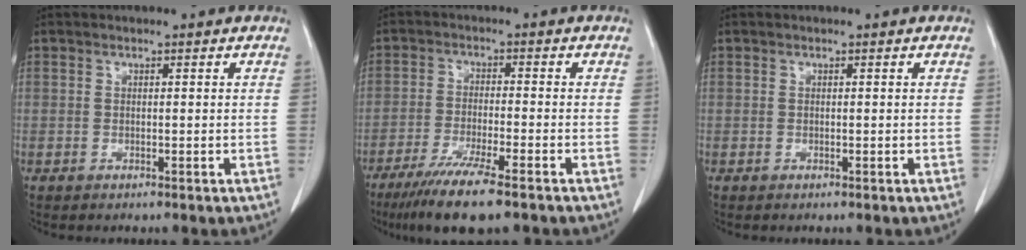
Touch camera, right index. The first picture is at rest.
{"total": 9.7, "force": [-7.0, 0.4, 6.8], "torque": [-0.115, -0.025, -0.114]}
{"total": 0.0}